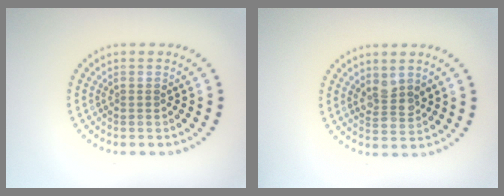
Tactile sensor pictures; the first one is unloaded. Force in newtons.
{"total": 2.4, "press": 2.2, "slide": 0.8}